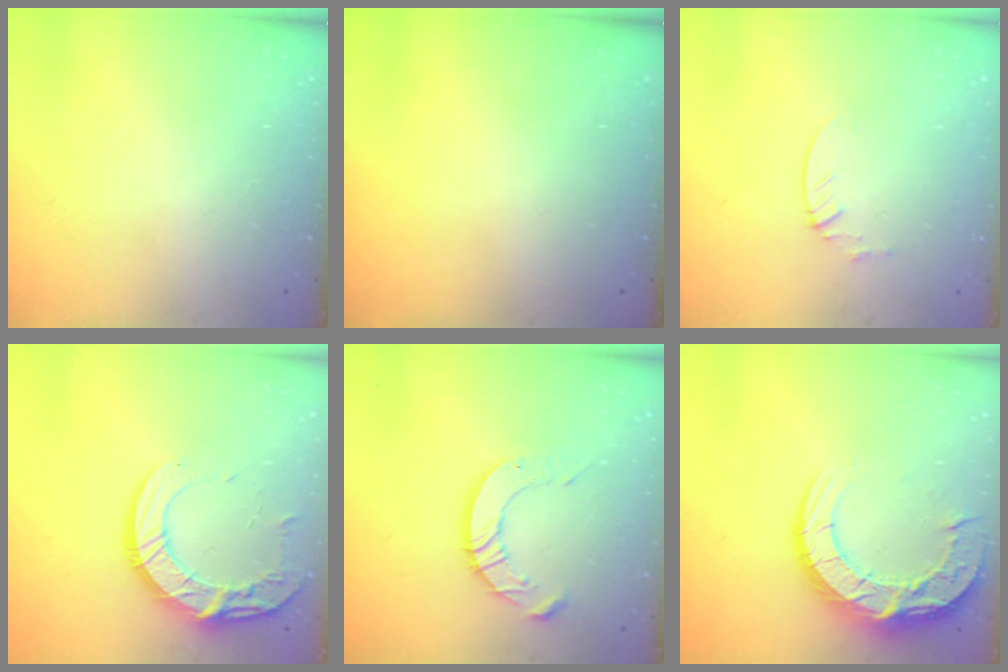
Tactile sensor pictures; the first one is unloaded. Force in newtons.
{"total": 0.0}
{"total": 1.9, "press": 1.9, "slide": 0.2}
{"total": 13.6, "press": 13.5, "slide": 1.2}
{"total": 8.3, "press": 8.3, "slide": 0.8}
{"total": 17.9, "press": 17.8, "slide": 1.3}